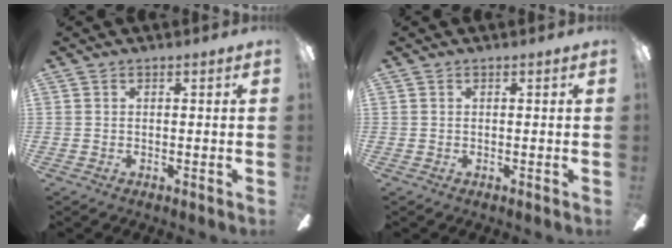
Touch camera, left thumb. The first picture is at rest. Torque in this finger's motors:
{"motor_torque": [0.00, 0.00, -0.02, 0.02, 0.00]}